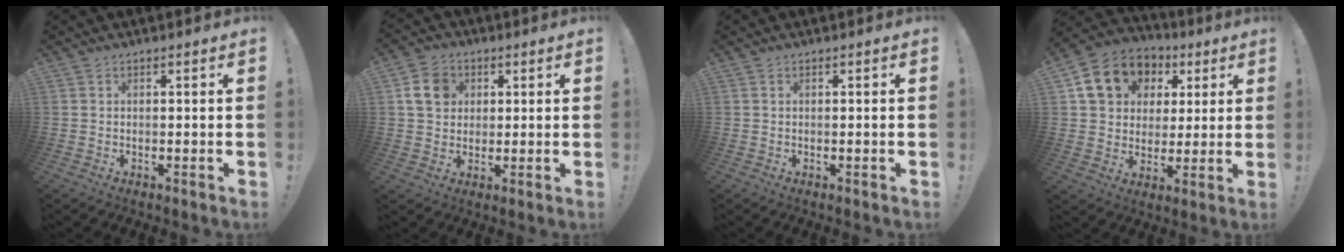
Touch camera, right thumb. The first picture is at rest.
{"total": 8.9, "force": [2.9, 7.5, 3.8], "torque": [-0.059, 0.003, 0.062]}
{"total": 0.0}
{"total": 14.7, "force": [6.2, 11.8, 6.3], "torque": [-0.087, -0.024, 0.129]}